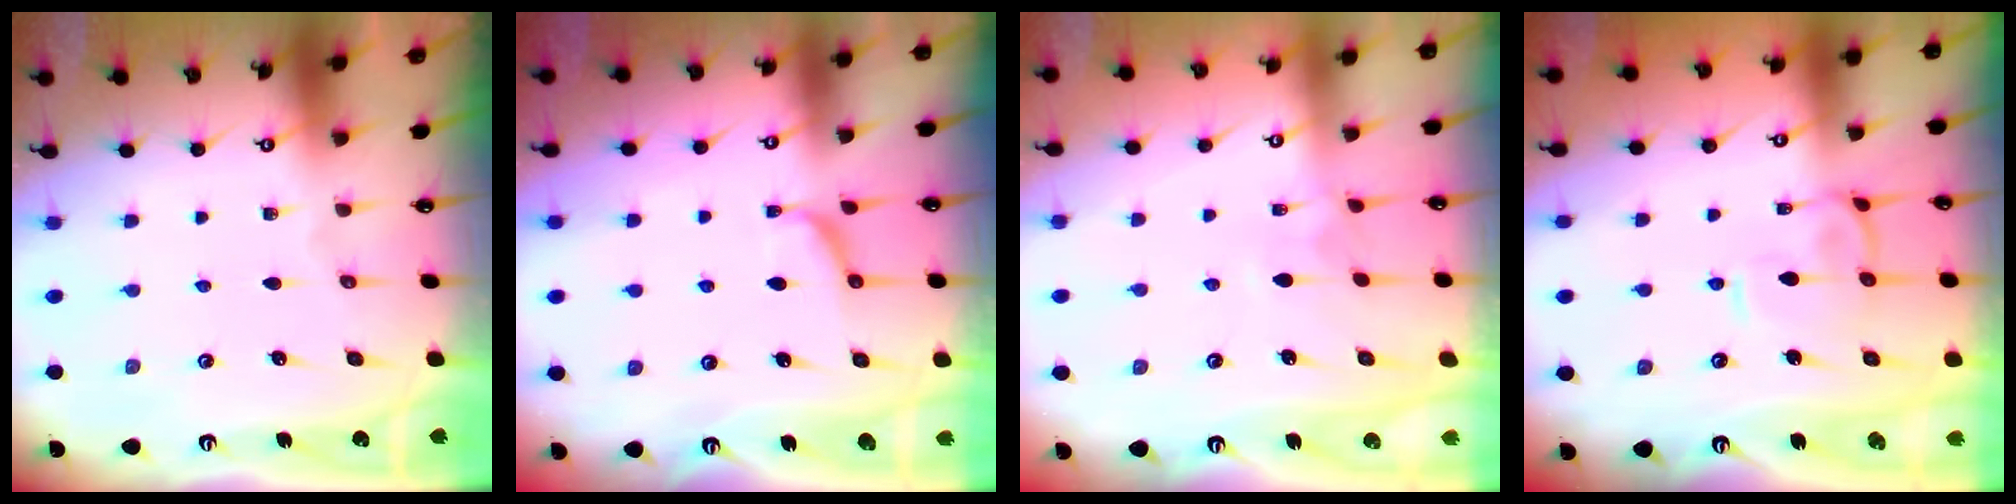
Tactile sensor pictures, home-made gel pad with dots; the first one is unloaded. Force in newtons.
{"total": 0.0}
{"total": 2.9, "press": 2.9, "slide": 0.2}
{"total": 2.7, "press": 2.6, "slide": 0.9}